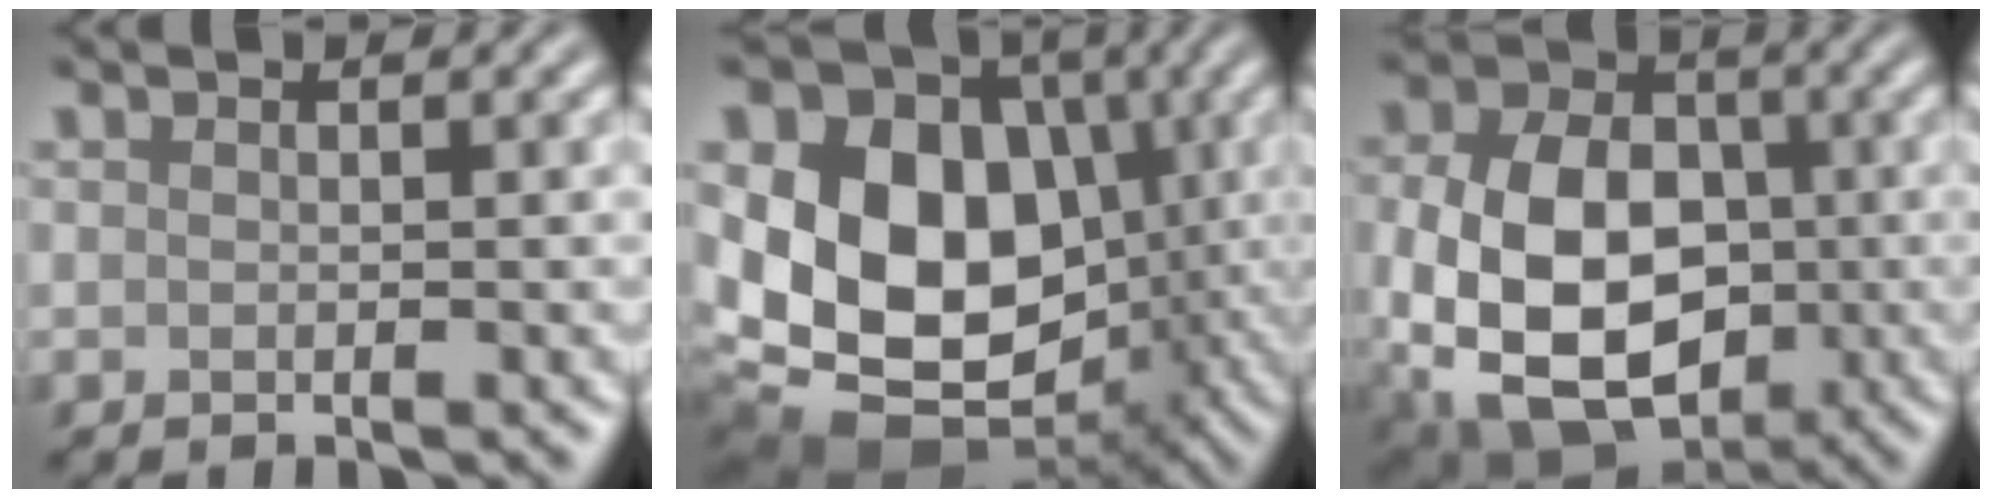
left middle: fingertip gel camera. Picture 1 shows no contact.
{"total": 17.2, "force": [-0.3, 13.4, 10.8], "torque": [-0.179, -0.001, -0.012]}
{"total": 14.4, "force": [-2.1, 10.4, 9.8], "torque": [-0.174, -0.021, -0.035]}